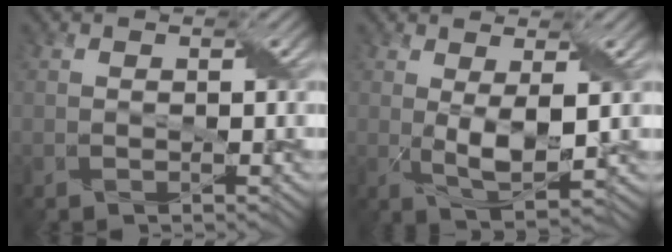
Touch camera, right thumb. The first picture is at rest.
{"total": 5.1, "force": [0.4, 1.6, 4.8], "torque": [-0.102, -0.006, 0.012]}